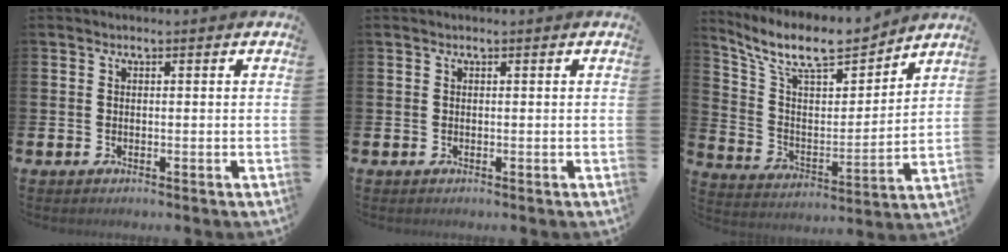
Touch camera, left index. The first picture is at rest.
{"total": 0.0}
{"total": 10.6, "force": [9.3, 3.0, 4.1], "torque": [-0.117, -0.062, 0.163]}